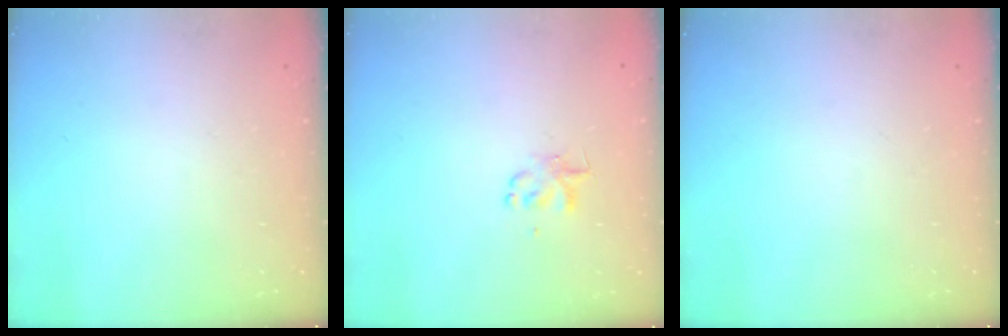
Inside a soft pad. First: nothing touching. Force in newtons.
{"total": 2.6, "press": 2.6, "slide": 0.3}
{"total": 0.0}